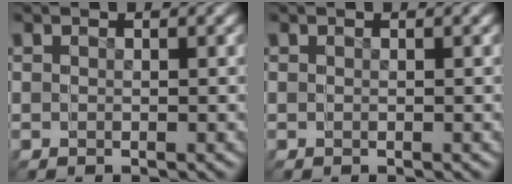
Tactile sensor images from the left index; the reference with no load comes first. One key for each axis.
{"total": 0.0}